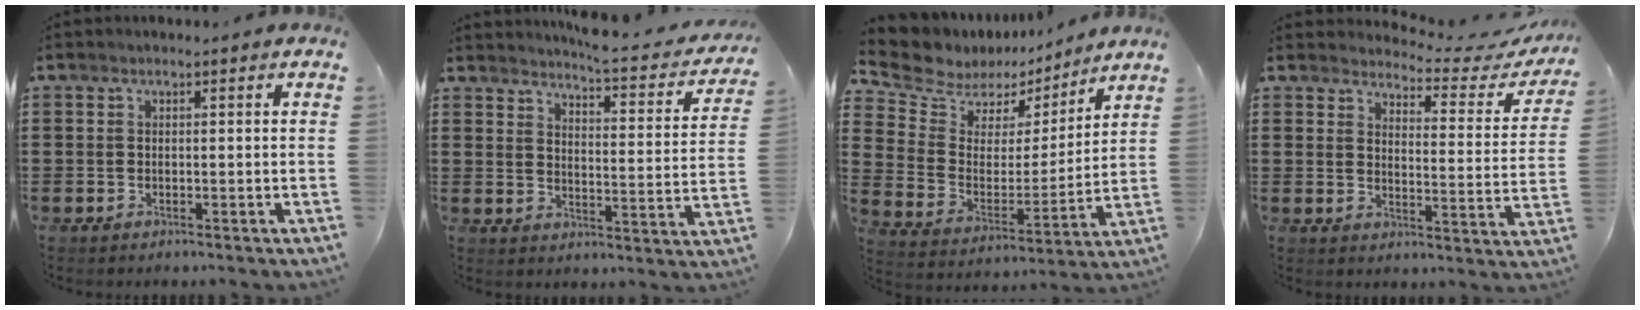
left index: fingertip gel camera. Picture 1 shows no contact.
{"total": 4.6, "force": [4.4, -0.3, 1.4], "torque": [-0.042, -0.032, 0.069]}
{"total": 6.4, "force": [5.3, 3.6, 0.1], "torque": [-0.049, -0.042, 0.091]}
{"total": 3.5, "force": [3.3, 0.5, 1.1], "torque": [-0.036, -0.026, 0.049]}